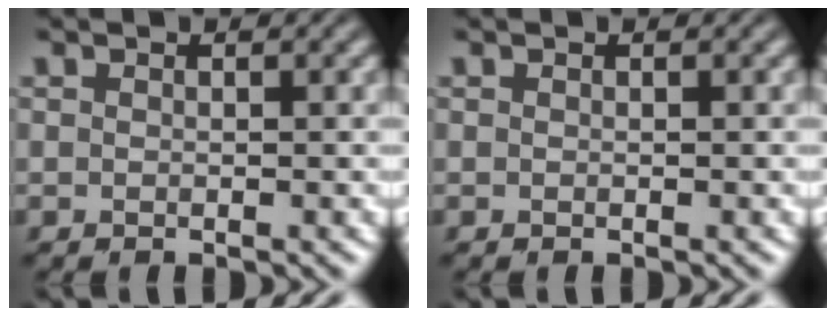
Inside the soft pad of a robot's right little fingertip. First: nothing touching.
{"total": 0.0}